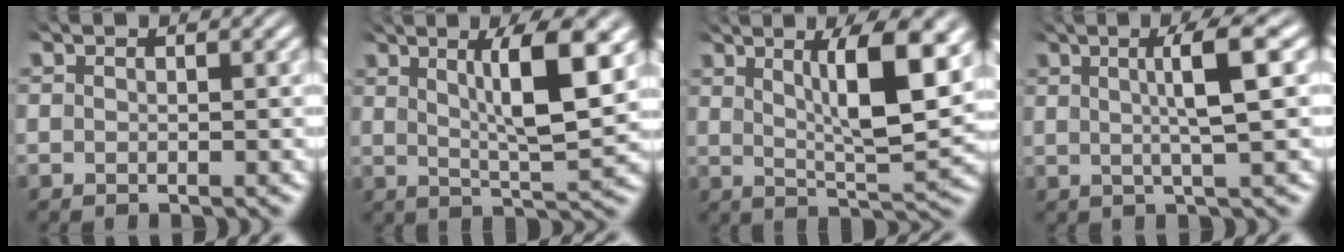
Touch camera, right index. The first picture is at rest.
{"total": 6.7, "force": [2.8, 0.9, 6.0], "torque": [-0.093, -0.001, 0.050]}
{"total": 7.6, "force": [3.0, 1.5, 6.9], "torque": [-0.107, -0.004, 0.053]}
{"total": 4.1, "force": [1.6, -0.3, 3.8], "torque": [-0.057, 0.010, 0.026]}